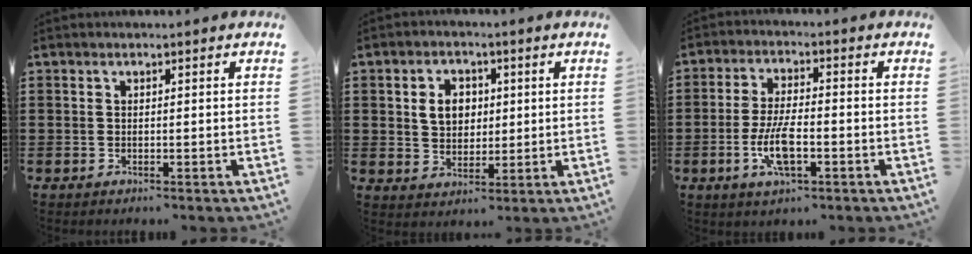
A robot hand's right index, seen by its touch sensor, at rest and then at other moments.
{"total": 5.1, "force": [0.9, 4.1, 2.9], "torque": [-0.064, 0.011, 0.012]}
{"total": 7.0, "force": [-2.2, 2.4, 6.2], "torque": [-0.136, -0.007, -0.044]}